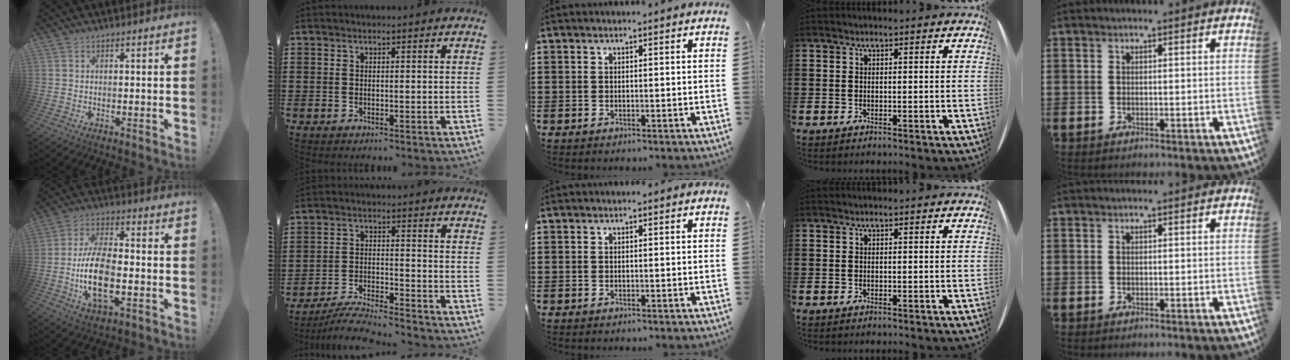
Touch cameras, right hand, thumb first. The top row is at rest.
{"thumb": {"total": 15.9, "force": [-3.7, 7.8, 13.3], "torque": [-0.264, -0.004, -0.068]}, "index": {"total": 5.2, "force": [-5.0, -0.1, 1.3], "torque": [-0.029, -0.003, -0.101]}}